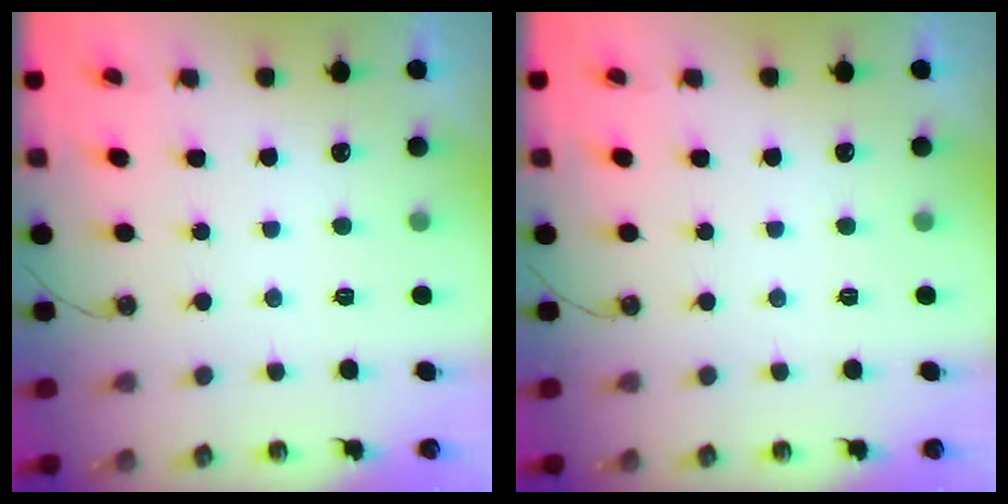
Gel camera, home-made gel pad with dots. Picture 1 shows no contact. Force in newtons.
{"total": 0.0}